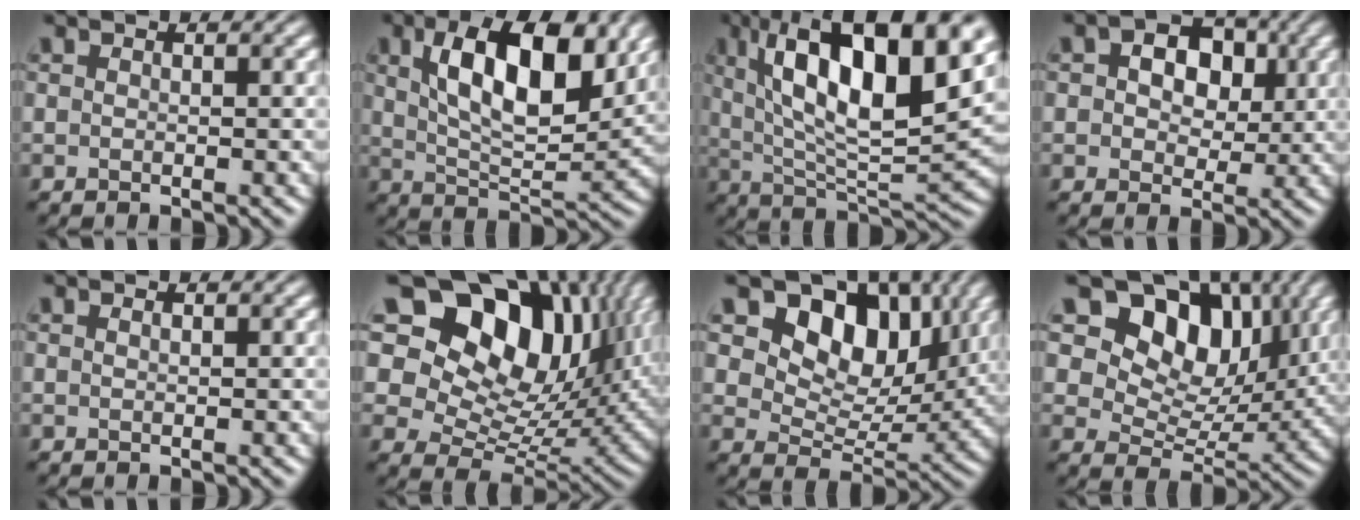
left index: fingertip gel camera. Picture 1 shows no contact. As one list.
[{"total": 10.6, "force": [3.7, 4.8, 8.7], "torque": [-0.137, 0.001, 0.061]}, {"total": 15.2, "force": [6.0, 4.8, 13.1], "torque": [-0.214, 0.012, 0.098]}, {"total": 6.5, "force": [1.6, 4.3, 4.6], "torque": [-0.062, 0.009, 0.010]}, {"total": 0.0}, {"total": 17.0, "force": [8.0, 10.8, 10.5], "torque": [-0.194, 0.030, 0.139]}, {"total": 10.4, "force": [5.0, 6.6, 6.4], "torque": [-0.099, -0.003, 0.077]}, {"total": 11.9, "force": [5.6, 7.7, 7.1], "torque": [-0.108, 0.003, 0.087]}]